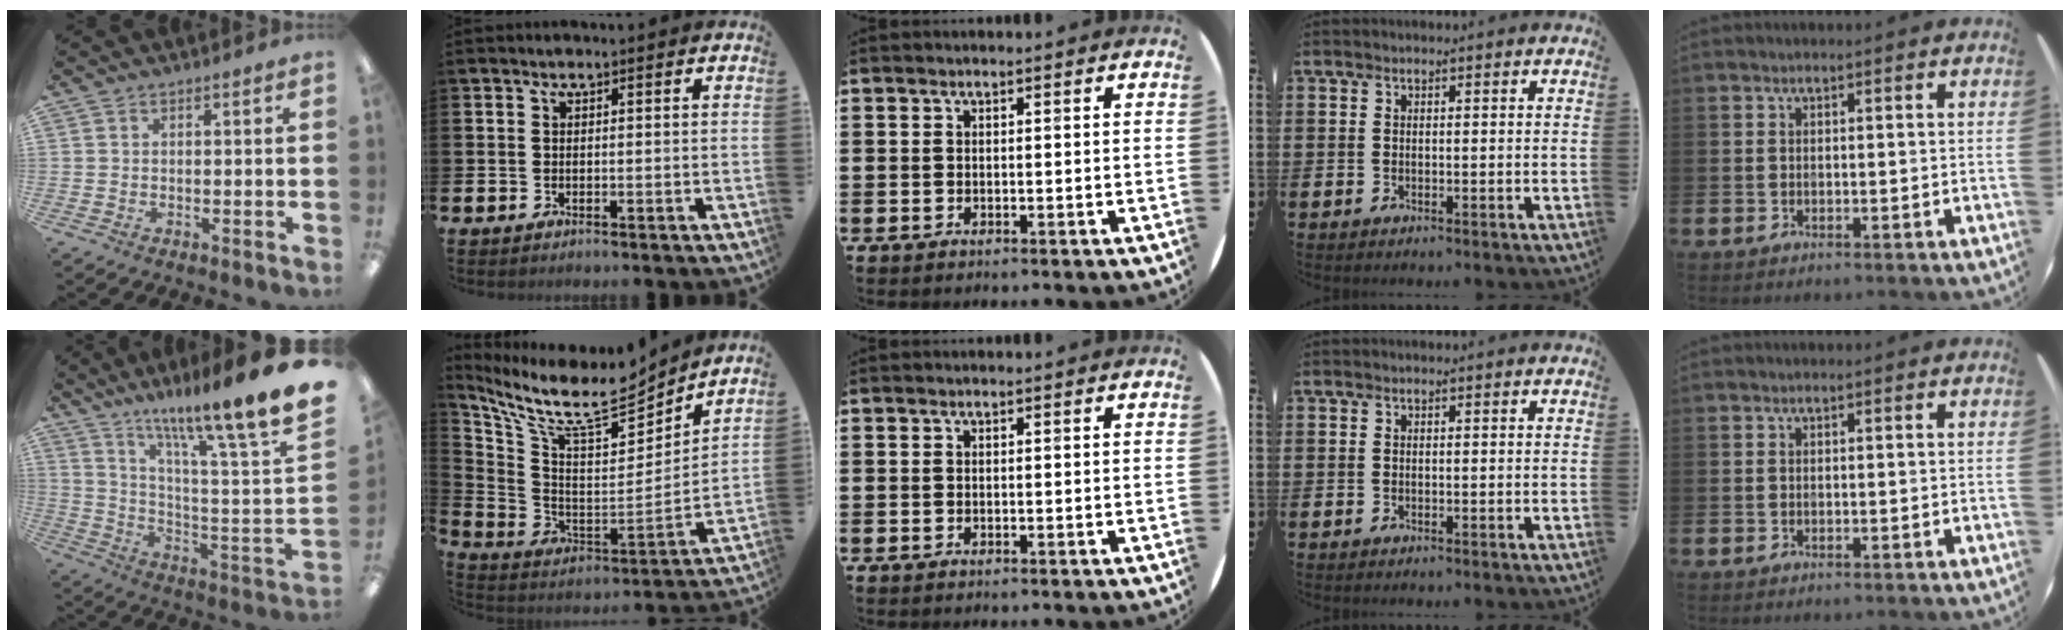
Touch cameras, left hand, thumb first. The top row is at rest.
{"thumb": {"total": 16.0, "force": [12.8, -1.1, 9.5], "torque": [-0.145, -0.113, 0.188]}, "index": {"total": 11.9, "force": [9.8, 2.9, 6.2], "torque": [-0.148, -0.070, 0.164]}}